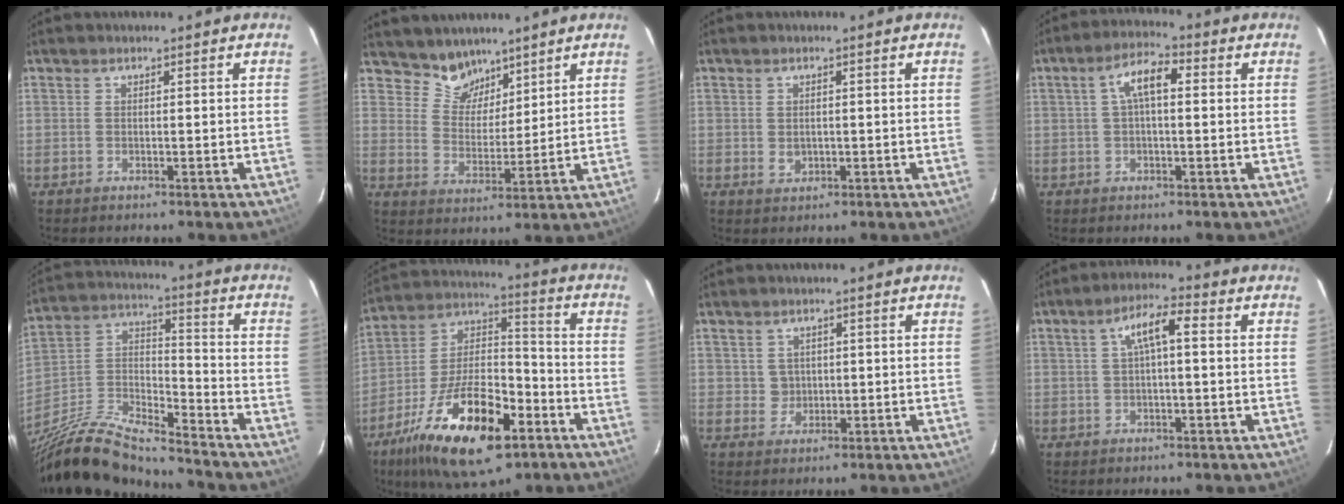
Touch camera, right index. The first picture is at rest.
{"total": 7.3, "force": [5.9, 4.1, 1.2], "torque": [-0.014, 0.002, 0.108]}
{"total": 2.0, "force": [-0.1, 1.7, 1.0], "torque": [-0.017, 0.001, 0.001]}
{"total": 6.0, "force": [1.0, 2.4, 5.4], "torque": [-0.104, 0.021, 0.017]}
{"total": 19.9, "force": [-16.6, 4.4, 9.9], "torque": [-0.216, -0.014, -0.305]}
{"total": 22.9, "force": [-11.8, 9.7, 17.0], "torque": [-0.322, -0.013, -0.195]}
{"total": 2.5, "force": [0.4, 2.5, 0.1], "torque": [0.003, 0.009, 0.010]}
{"total": 5.6, "force": [0.9, 1.6, 5.3], "torque": [-0.101, 0.018, 0.020]}